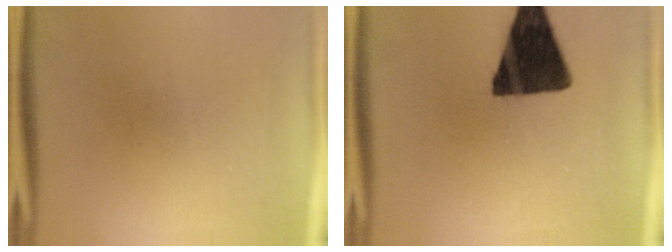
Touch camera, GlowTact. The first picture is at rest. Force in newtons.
{"total": 16.9}